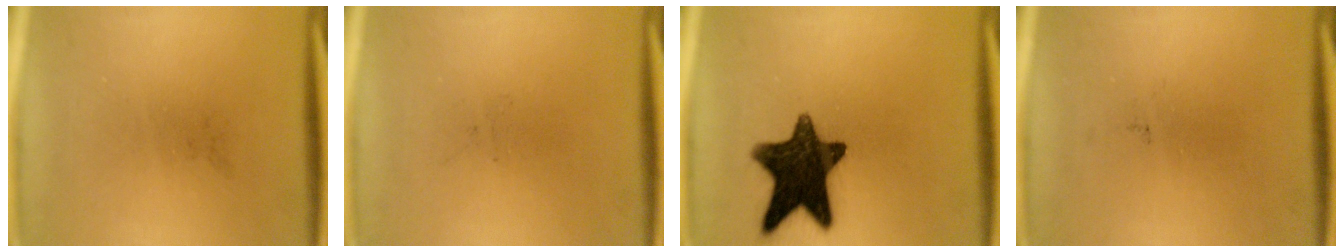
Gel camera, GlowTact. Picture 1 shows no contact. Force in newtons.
{"total": 0.0}
{"total": 14.2}
{"total": 0.0}